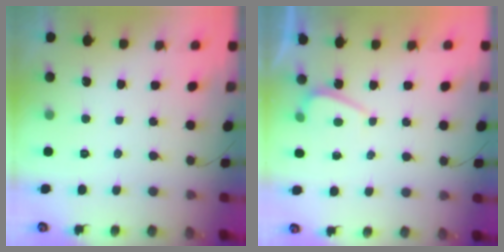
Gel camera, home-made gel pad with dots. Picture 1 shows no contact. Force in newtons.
{"total": 0.0}